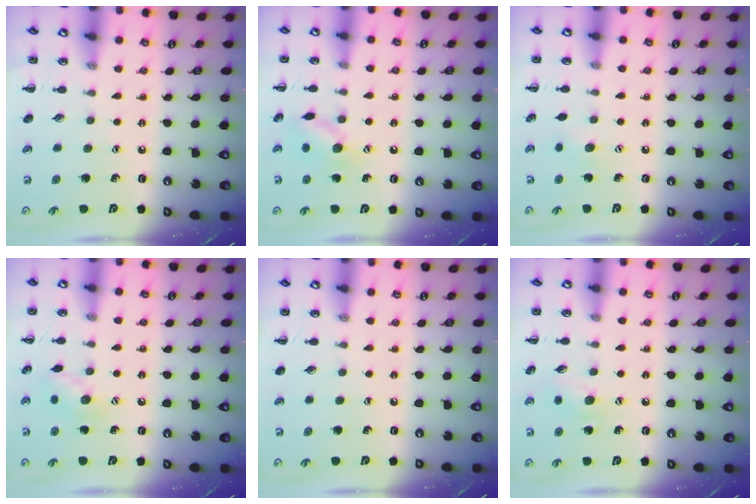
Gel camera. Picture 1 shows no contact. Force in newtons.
{"total": 9.1, "press": 9.1, "slide": 0.7}
{"total": 4.5, "press": 4.3, "slide": 1.1}
{"total": 7.9, "press": 7.9, "slide": 0.4}
{"total": 0.0}
{"total": 6.0, "press": 5.8, "slide": 1.2}